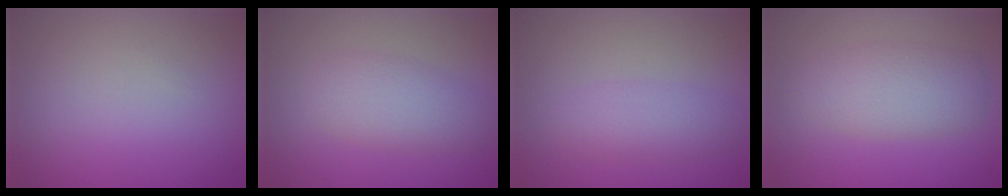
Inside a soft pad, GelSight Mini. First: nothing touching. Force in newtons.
{"total": 3.3, "press": 3.3, "slide": 0.1}
{"total": 2.3, "press": 2.3, "slide": 0.1}
{"total": 3.8, "press": 3.8, "slide": 0.1}